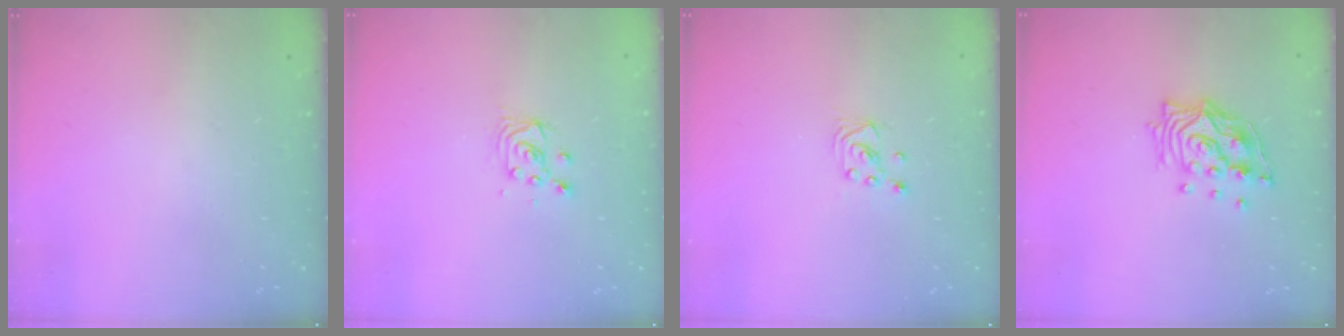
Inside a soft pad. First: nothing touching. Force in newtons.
{"total": 4.2, "press": 4.2, "slide": 0.5}
{"total": 1.6, "press": 1.6, "slide": 0.0}
{"total": 13.3, "press": 13.3, "slide": 1.2}